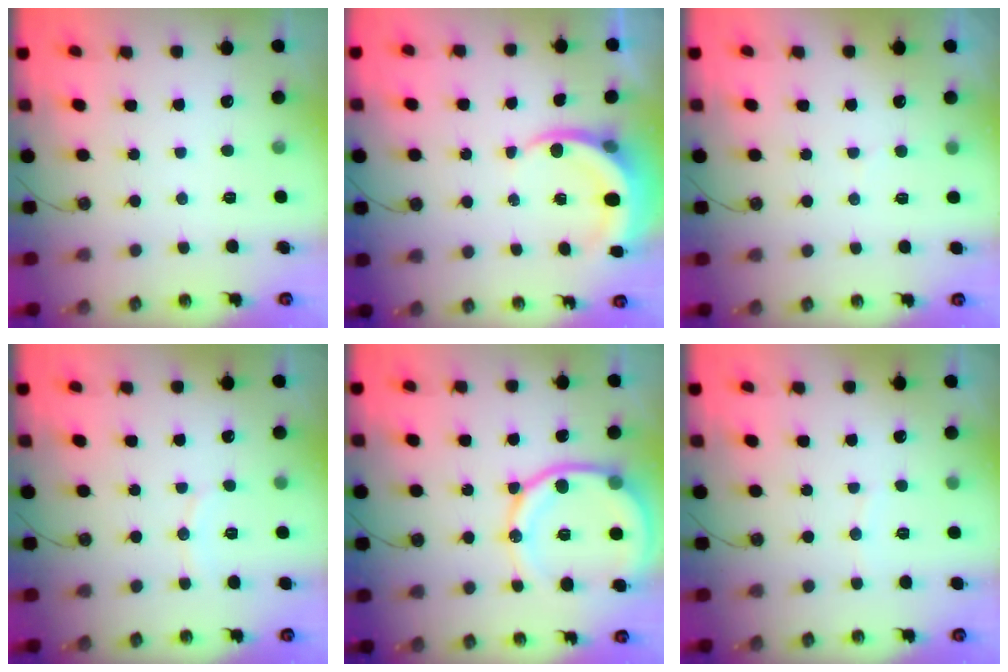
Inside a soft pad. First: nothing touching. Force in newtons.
{"total": 5.9, "press": 5.8, "slide": 0.6}
{"total": 4.3, "press": 3.9, "slide": 1.7}
{"total": 5.0, "press": 5.0, "slide": 0.2}
{"total": 16.1, "press": 16.0, "slide": 1.7}
{"total": 2.4, "press": 2.4, "slide": 0.3}